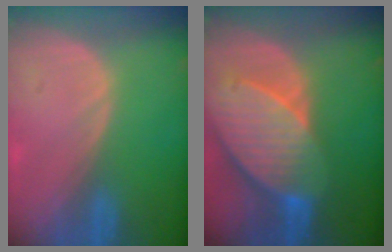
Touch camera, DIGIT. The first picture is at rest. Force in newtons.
{"total": 10.7, "press": 9.4, "slide": 5.0}